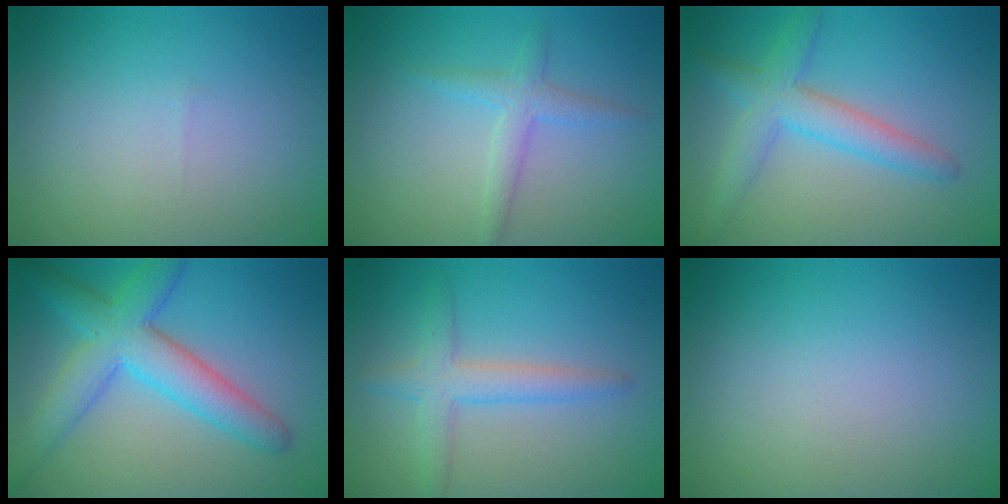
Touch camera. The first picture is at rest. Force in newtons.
{"total": 2.2, "press": 2.2, "slide": 0.1}
{"total": 4.1, "press": 4.1, "slide": 0.1}
{"total": 6.5, "press": 6.5, "slide": 0.3}
{"total": 3.2, "press": 3.2, "slide": 0.1}
{"total": 0.0}